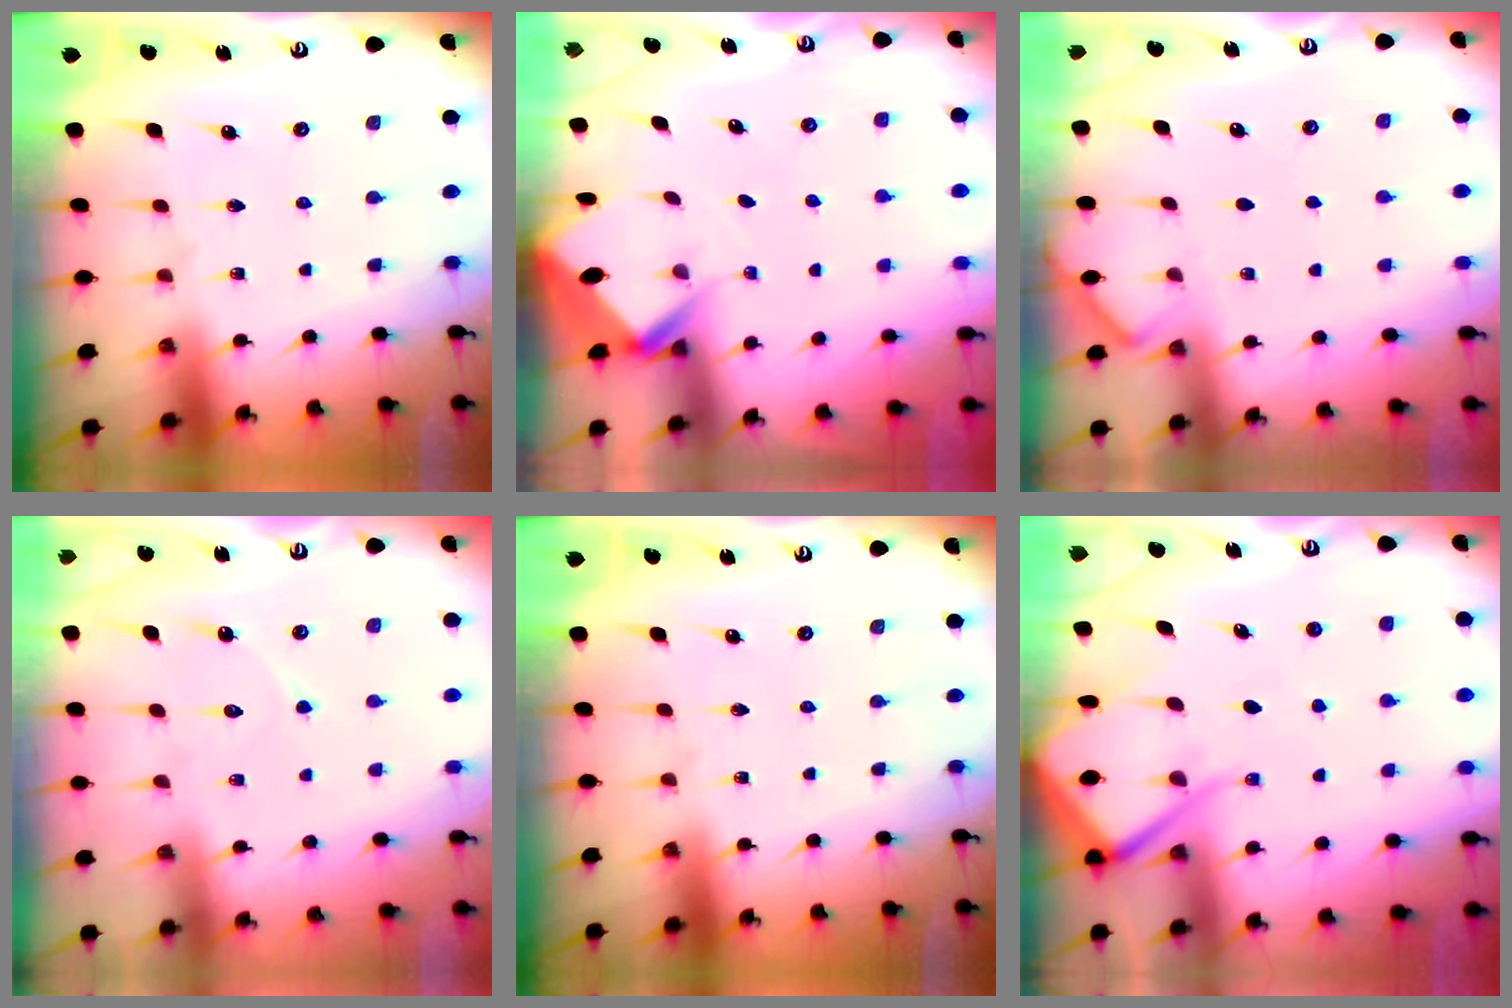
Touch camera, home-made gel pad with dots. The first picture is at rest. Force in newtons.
{"total": 3.0, "press": 2.9, "slide": 0.4}
{"total": 2.8, "press": 2.8, "slide": 0.4}
{"total": 6.3, "press": 6.3, "slide": 0.6}
{"total": 0.0}
{"total": 9.5, "press": 9.5, "slide": 0.9}